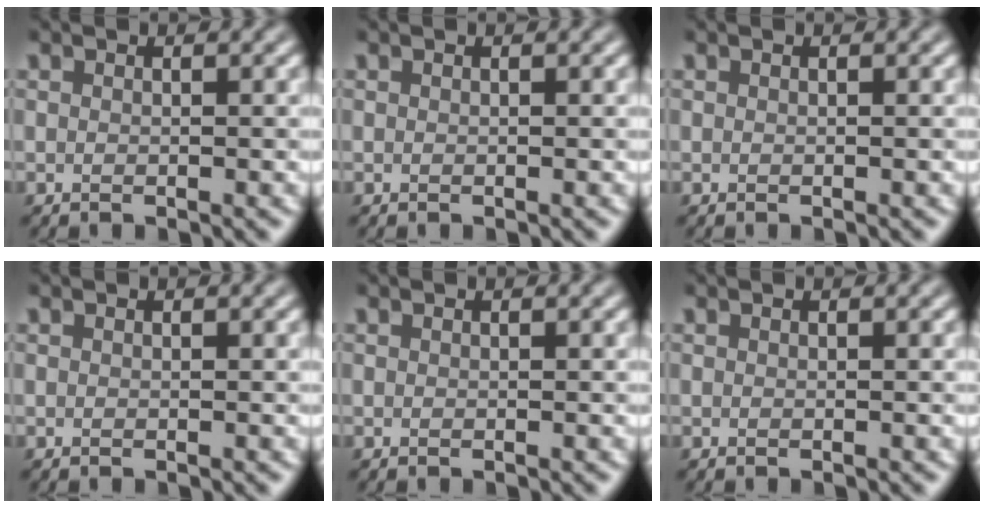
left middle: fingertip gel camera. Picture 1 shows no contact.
{"total": 0.0}
{"total": 0.0}
{"total": 0.0}
{"total": 0.0}
{"total": 0.0}